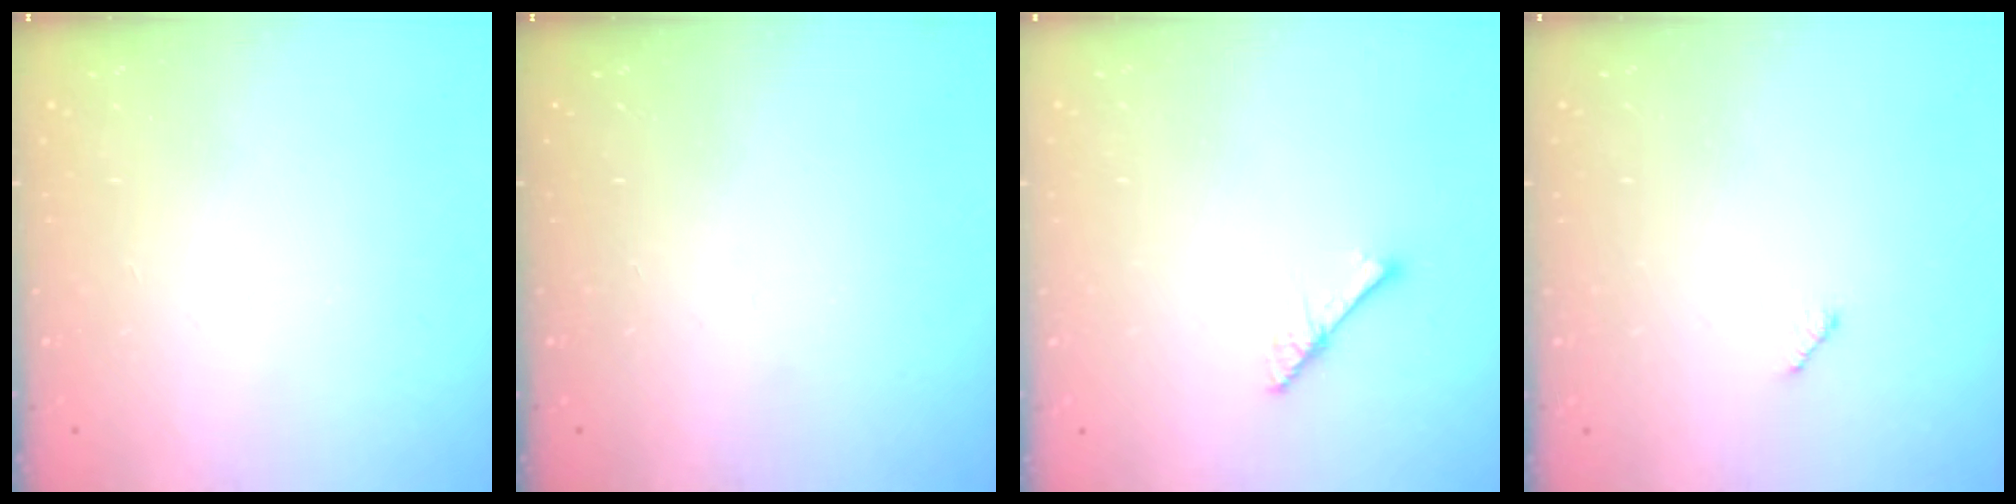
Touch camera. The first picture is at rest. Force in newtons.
{"total": 0.0}
{"total": 2.9, "press": 2.9, "slide": 0.2}
{"total": 2.9, "press": 2.9, "slide": 0.4}